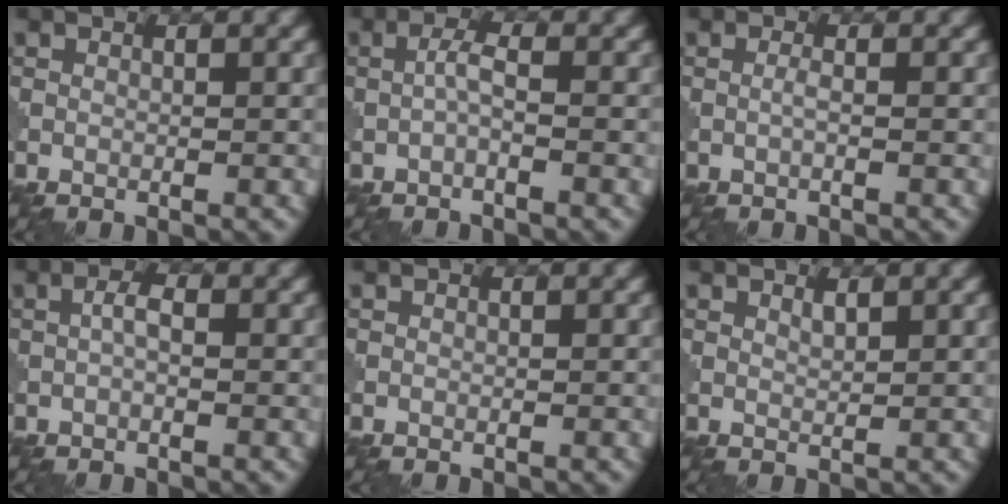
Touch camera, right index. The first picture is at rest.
{"total": 1.7, "force": [-0.5, 0.3, 1.6], "torque": [-0.034, 0.008, -0.014]}
{"total": 0.8, "force": [-0.2, 0.0, 0.8], "torque": [-0.016, 0.002, -0.007]}
{"total": 1.6, "force": [-0.1, 0.6, 1.5], "torque": [-0.031, 0.006, -0.006]}
{"total": 0.0}
{"total": 0.9, "force": [0.7, 0.2, 0.5], "torque": [-0.013, -0.002, 0.013]}